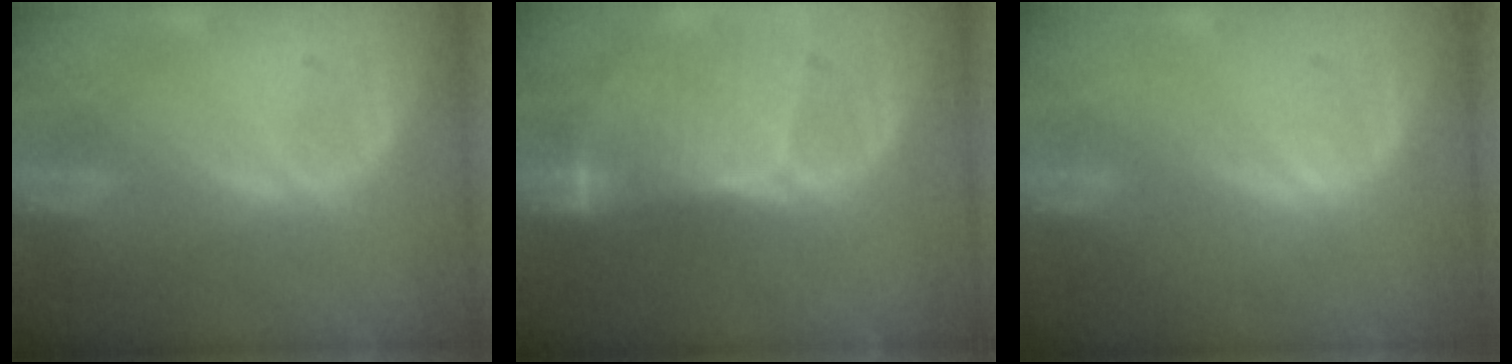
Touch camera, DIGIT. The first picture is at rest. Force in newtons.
{"total": 8.4, "press": 7.6, "slide": 3.5}
{"total": 0.0}